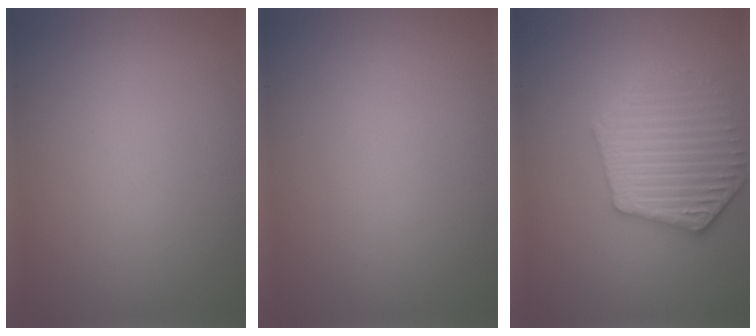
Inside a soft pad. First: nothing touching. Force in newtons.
{"total": 0.0}
{"total": 4.2, "press": 3.9, "slide": 1.6}